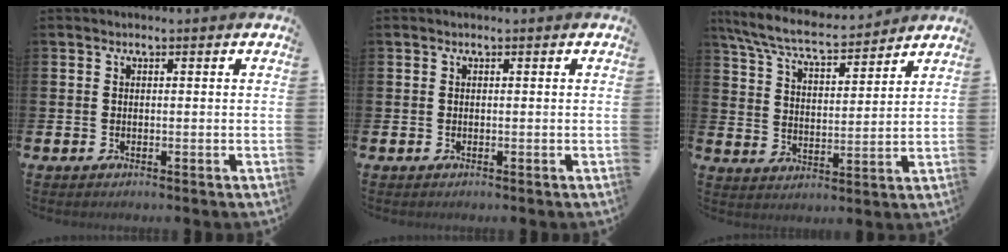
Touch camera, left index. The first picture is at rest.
{"total": 0.0}
{"total": 7.7, "force": [7.1, 1.1, 2.8], "torque": [-0.083, -0.039, 0.125]}